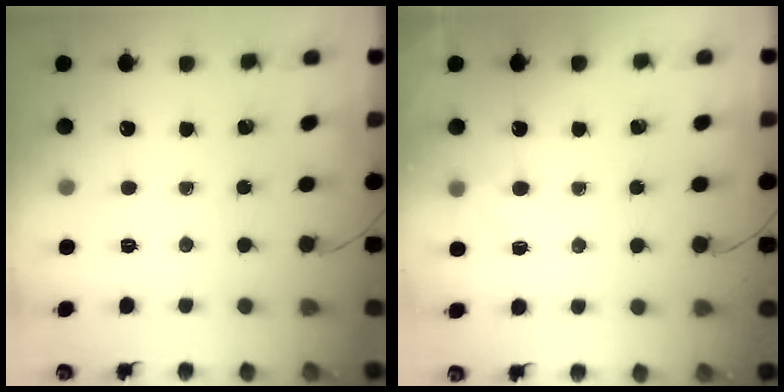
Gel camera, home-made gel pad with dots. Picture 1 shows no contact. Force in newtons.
{"total": 4.9, "press": 4.7, "slide": 1.6}